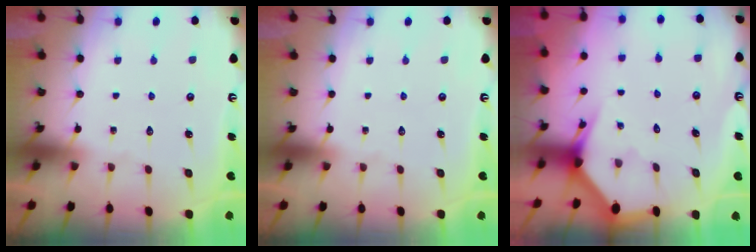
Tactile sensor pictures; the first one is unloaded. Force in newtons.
{"total": 0.0}
{"total": 2.8, "press": 2.8, "slide": 0.2}